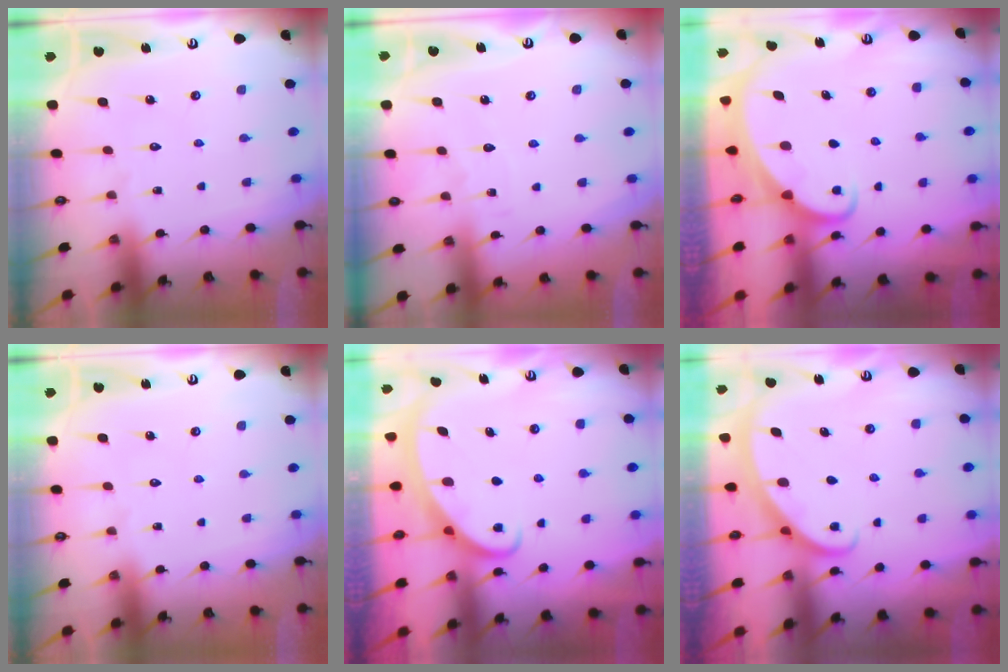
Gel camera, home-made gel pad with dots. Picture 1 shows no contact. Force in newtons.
{"total": 2.5, "press": 2.5, "slide": 0.2}
{"total": 2.5, "press": 2.5, "slide": 0.2}
{"total": 0.0}
{"total": 2.5, "press": 2.5, "slide": 0.3}
{"total": 2.3, "press": 2.3, "slide": 0.2}